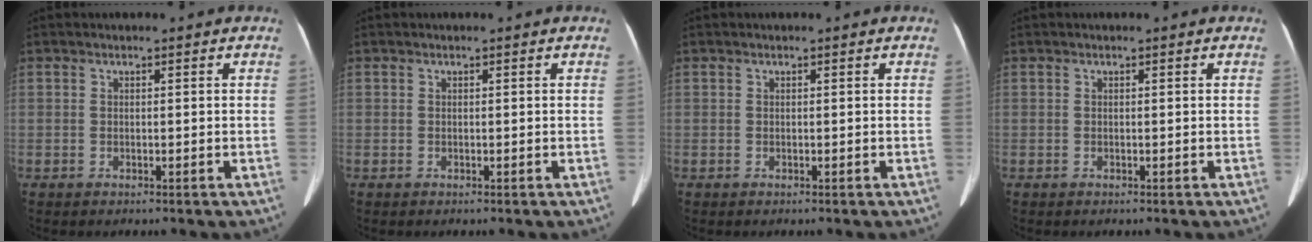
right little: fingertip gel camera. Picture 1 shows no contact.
{"total": 0.0}
{"total": 0.0}
{"total": 0.0}